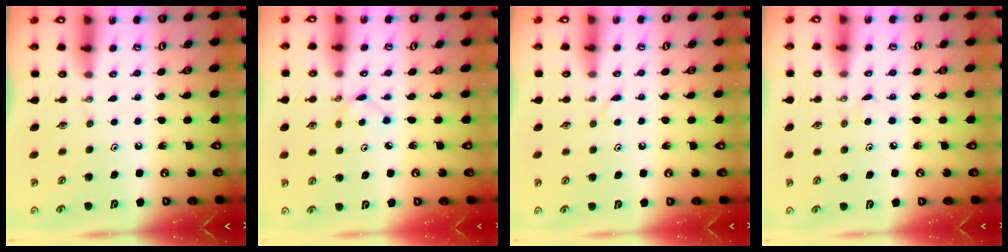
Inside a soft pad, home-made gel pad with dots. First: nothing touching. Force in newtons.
{"total": 2.4, "press": 2.4, "slide": 0.3}
{"total": 3.1, "press": 3.1, "slide": 0.5}
{"total": 2.9, "press": 2.9, "slide": 0.4}